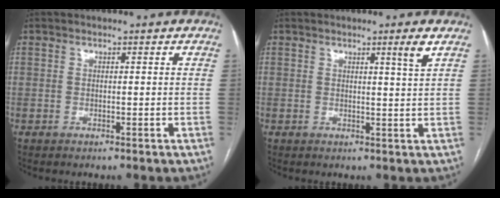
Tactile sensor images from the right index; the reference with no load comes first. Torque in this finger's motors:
{"motor_torque": [0.02, 0.03, 0.00, 0.03]}